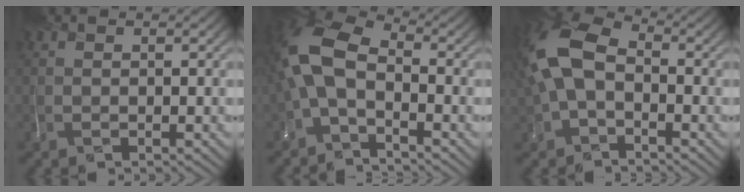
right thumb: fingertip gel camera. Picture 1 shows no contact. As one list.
[{"total": 8.6, "force": [-1.2, 4.8, 7.0], "torque": [-0.170, 0.009, -0.045]}, {"total": 9.7, "force": [0.2, 6.3, 7.4], "torque": [-0.191, 0.014, -0.007]}]